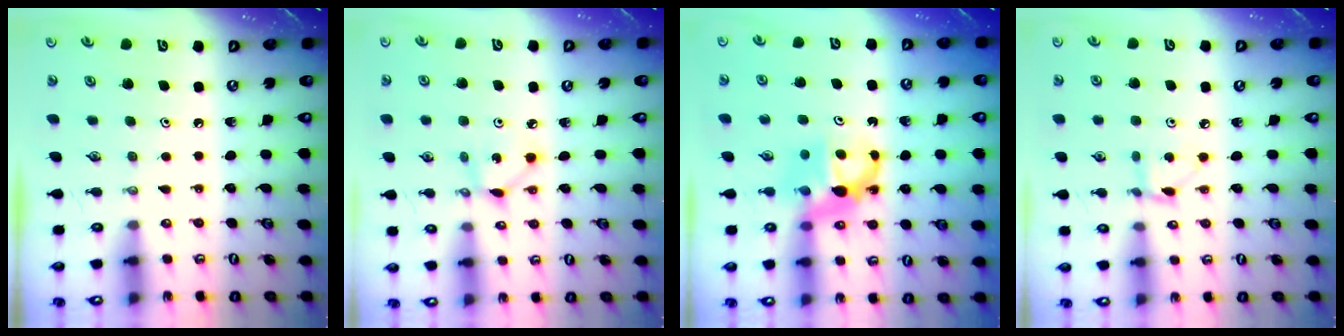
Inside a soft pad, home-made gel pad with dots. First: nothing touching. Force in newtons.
{"total": 3.7, "press": 3.7, "slide": 0.2}
{"total": 6.6, "press": 6.5, "slide": 0.5}
{"total": 3.9, "press": 3.8, "slide": 0.4}